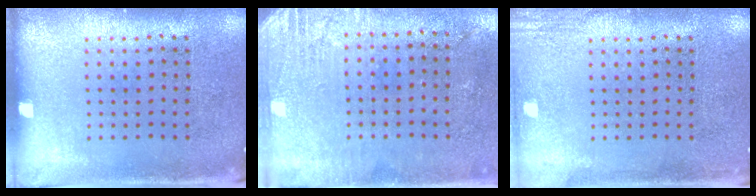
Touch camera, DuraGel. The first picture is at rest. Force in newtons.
{"total": 2.7, "press": 2.3, "slide": 1.4}
{"total": 1.9, "press": 1.9, "slide": 0.2}